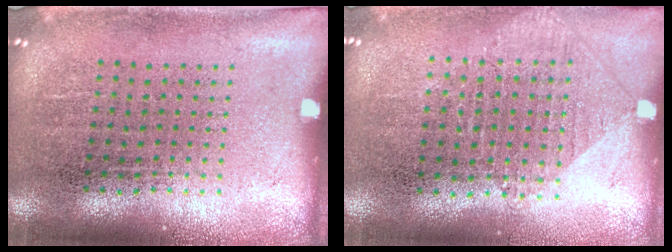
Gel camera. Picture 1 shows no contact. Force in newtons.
{"total": 0.5, "press": 0.5, "slide": 0.2}